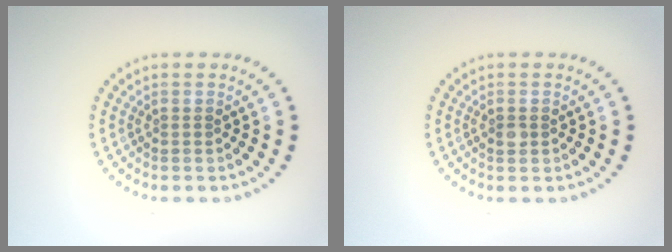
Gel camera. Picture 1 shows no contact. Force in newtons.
{"total": 1.0, "press": 1.0, "slide": 0.0}